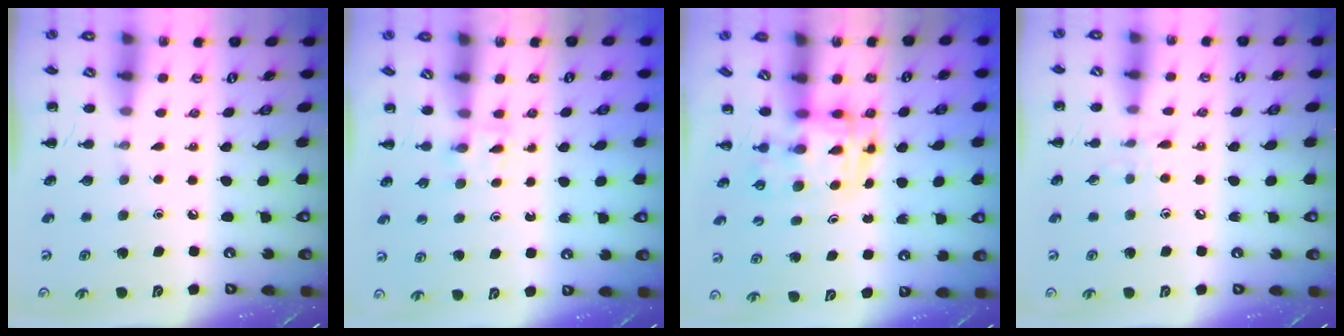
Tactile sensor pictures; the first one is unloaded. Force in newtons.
{"total": 2.3, "press": 2.1, "slide": 1.0}
{"total": 3.6, "press": 3.5, "slide": 0.6}
{"total": 4.9, "press": 4.5, "slide": 1.8}